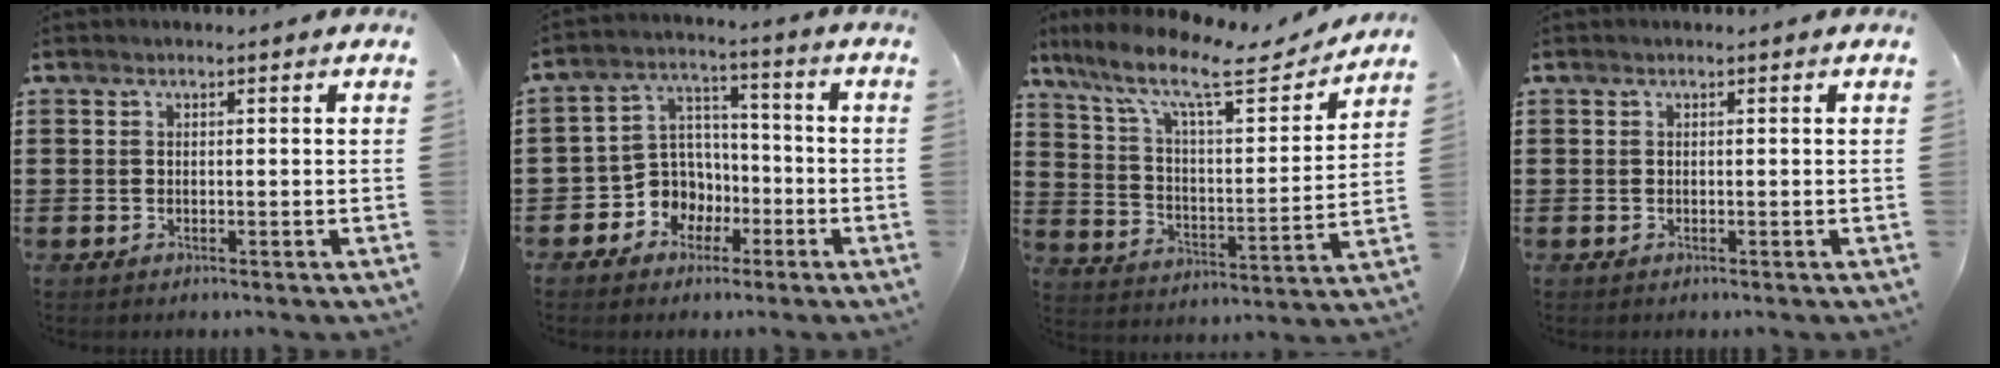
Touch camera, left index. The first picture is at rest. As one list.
[{"total": 7.8, "force": [-2.8, 7.1, 1.7], "torque": [-0.079, 0.004, -0.056]}, {"total": 12.3, "force": [9.3, 2.4, 7.7], "torque": [-0.174, -0.049, 0.153]}, {"total": 0.0}]